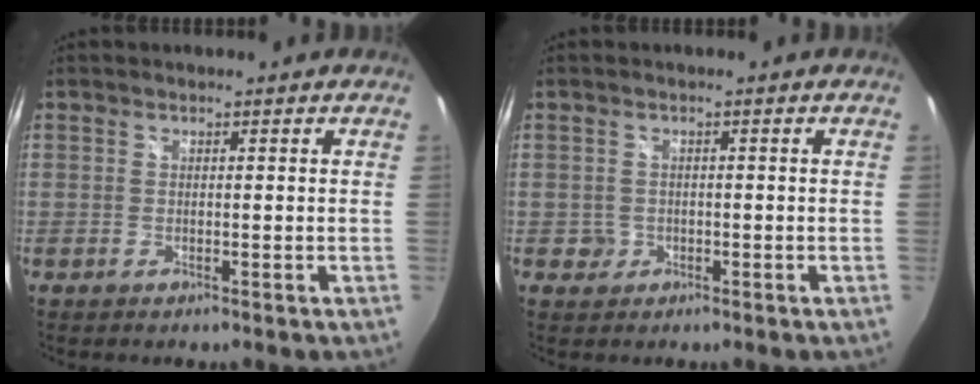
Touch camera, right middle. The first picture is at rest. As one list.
[{"total": 2.0, "force": [-0.5, 1.9, 0.2], "torque": [-0.004, 0.001, -0.004]}]